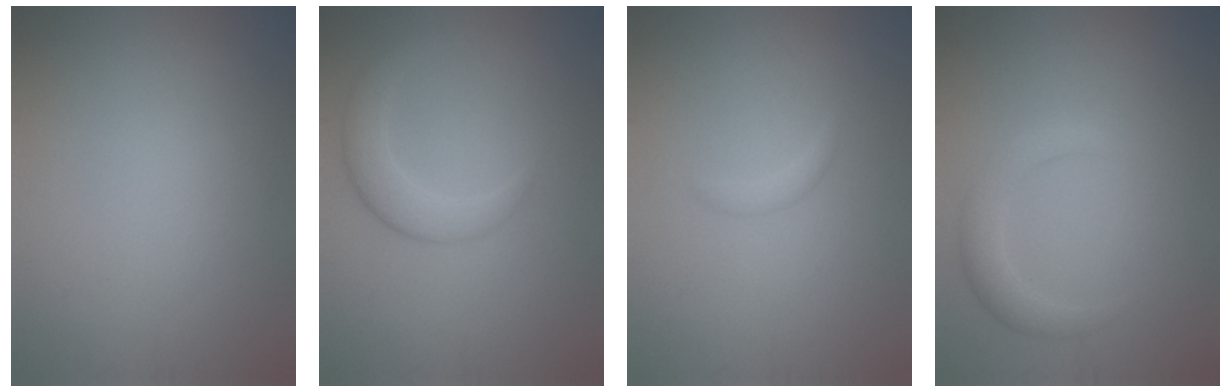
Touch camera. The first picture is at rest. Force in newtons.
{"total": 2.8, "press": 2.8, "slide": 0.1}
{"total": 0.9, "press": 0.9, "slide": 0.0}
{"total": 2.5, "press": 2.5, "slide": 0.1}